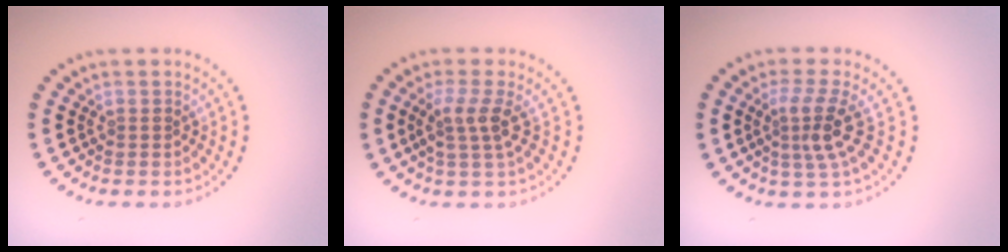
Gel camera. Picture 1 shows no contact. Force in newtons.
{"total": 2.5, "press": 2.0, "slide": 1.6}
{"total": 3.1, "press": 2.2, "slide": 2.1}